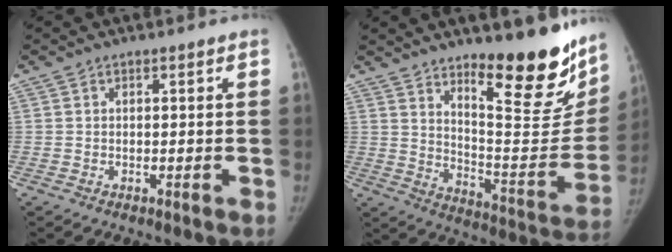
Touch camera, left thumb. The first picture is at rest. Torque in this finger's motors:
{"motor_torque": [0.73, -0.19, 1.48, -1.29, 0.30]}